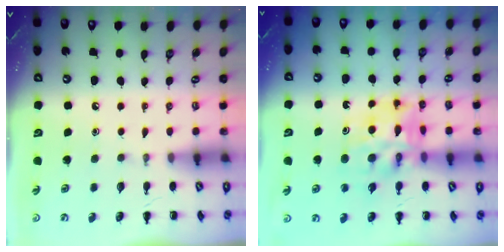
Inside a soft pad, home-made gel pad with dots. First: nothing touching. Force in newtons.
{"total": 11.9, "press": 11.3, "slide": 3.8}